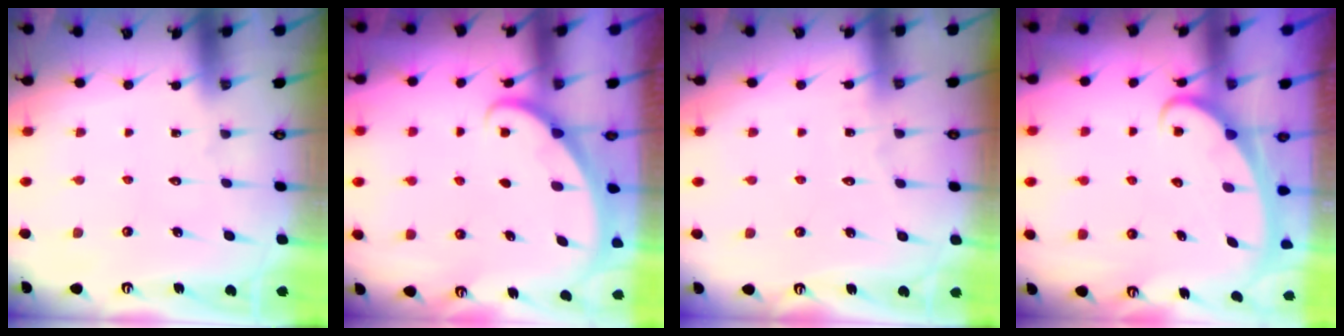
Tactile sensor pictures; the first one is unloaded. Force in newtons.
{"total": 2.9, "press": 2.9, "slide": 0.2}
{"total": 3.4, "press": 3.4, "slide": 0.4}
{"total": 2.6, "press": 2.6, "slide": 0.3}